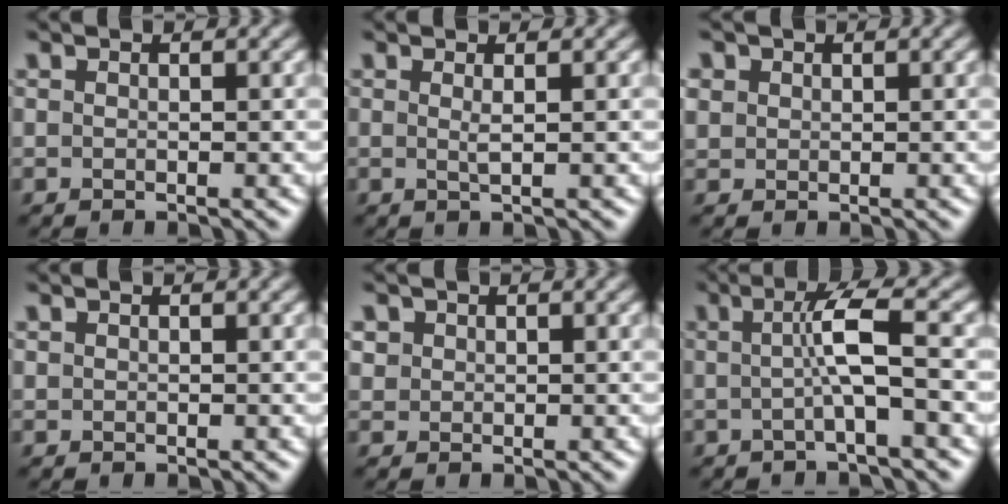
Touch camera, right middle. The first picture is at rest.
{"total": 0.9, "force": [0.3, 0.2, 0.8], "torque": [-0.014, 0.000, 0.003]}
{"total": 1.3, "force": [0.5, 1.1, 0.3], "torque": [-0.006, -0.002, 0.011]}
{"total": 0.0}
{"total": 1.1, "force": [0.4, 1.0, 0.1], "torque": [-0.001, -0.002, 0.011]}
{"total": 3.9, "force": [-0.1, 0.5, 3.8], "torque": [-0.070, 0.006, -0.006]}